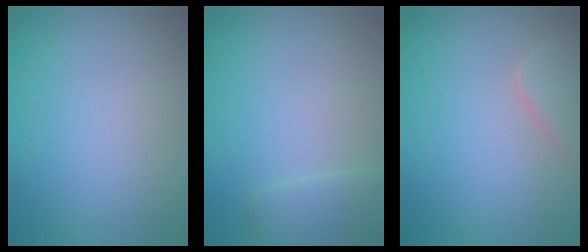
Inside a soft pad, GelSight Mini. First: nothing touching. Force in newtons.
{"total": 2.1, "press": 2.0, "slide": 0.1}
{"total": 2.8, "press": 2.8, "slide": 0.2}